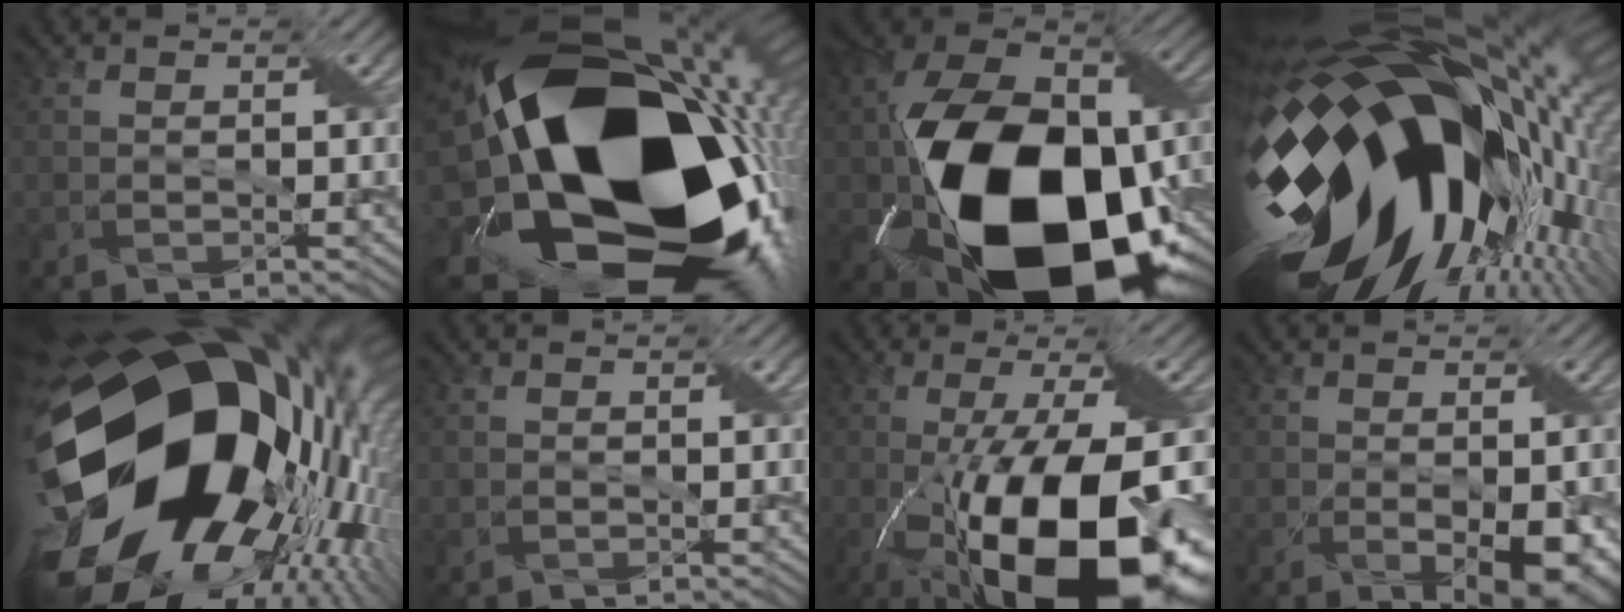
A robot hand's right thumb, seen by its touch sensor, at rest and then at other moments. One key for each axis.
{"total": 24.1, "fx": -1.3, "fy": 15.8, "fz": 18.2, "tx": -0.330, "ty": -0.065, "tz": -0.015}
{"total": 22.2, "fx": -4.9, "fy": 14.5, "fz": 16.1, "tx": -0.338, "ty": -0.047, "tz": -0.056}
{"total": 23.0, "fx": -3.5, "fy": 14.3, "fz": 17.7, "tx": -0.349, "ty": -0.086, "tz": -0.044}
{"total": 23.8, "fx": -1.2, "fy": 15.5, "fz": 18.0, "tx": -0.343, "ty": -0.082, "tz": -0.011}
{"total": 0.0}
{"total": 21.6, "fx": -7.6, "fy": 8.3, "fz": 18.4, "tx": -0.318, "ty": -0.033, "tz": -0.110}
{"total": 5.9, "fx": -1.5, "fy": 2.8, "fz": 4.9, "tx": -0.085, "ty": -0.027, "tz": -0.005}